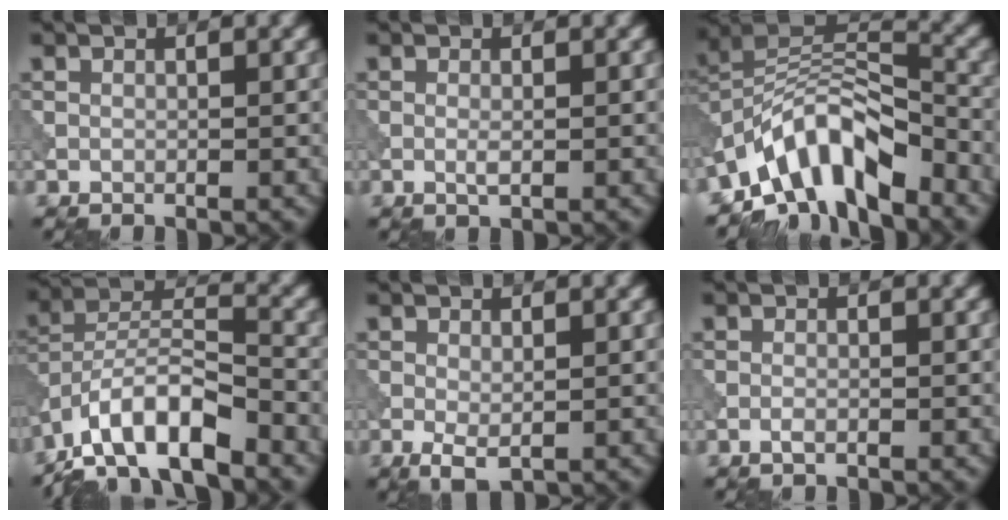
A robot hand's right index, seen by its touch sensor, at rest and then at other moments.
{"total": 0.9, "force": [-0.2, 0.2, 0.9], "torque": [-0.020, -0.003, -0.004]}
{"total": 9.2, "force": [-6.0, 4.1, 5.8], "torque": [-0.080, 0.008, -0.121]}
{"total": 9.3, "force": [-6.6, 3.1, 5.8], "torque": [-0.090, 0.010, -0.135]}
{"total": 1.9, "force": [-0.4, 0.9, 1.6], "torque": [-0.034, -0.008, -0.005]}
{"total": 0.8, "force": [-0.5, 0.2, 0.6], "torque": [-0.015, 0.000, -0.013]}